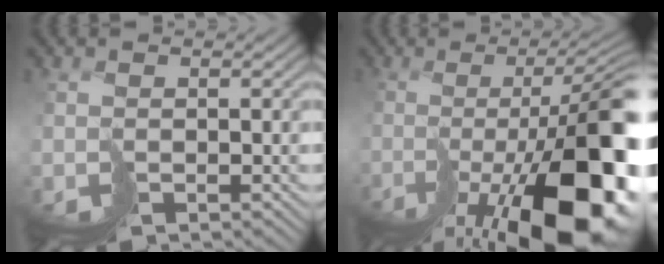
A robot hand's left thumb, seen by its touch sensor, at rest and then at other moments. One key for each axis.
{"total": 19.3, "fx": -7.6, "fy": 5.6, "fz": 16.8, "tx": -0.226, "ty": -0.027, "tz": -0.110}